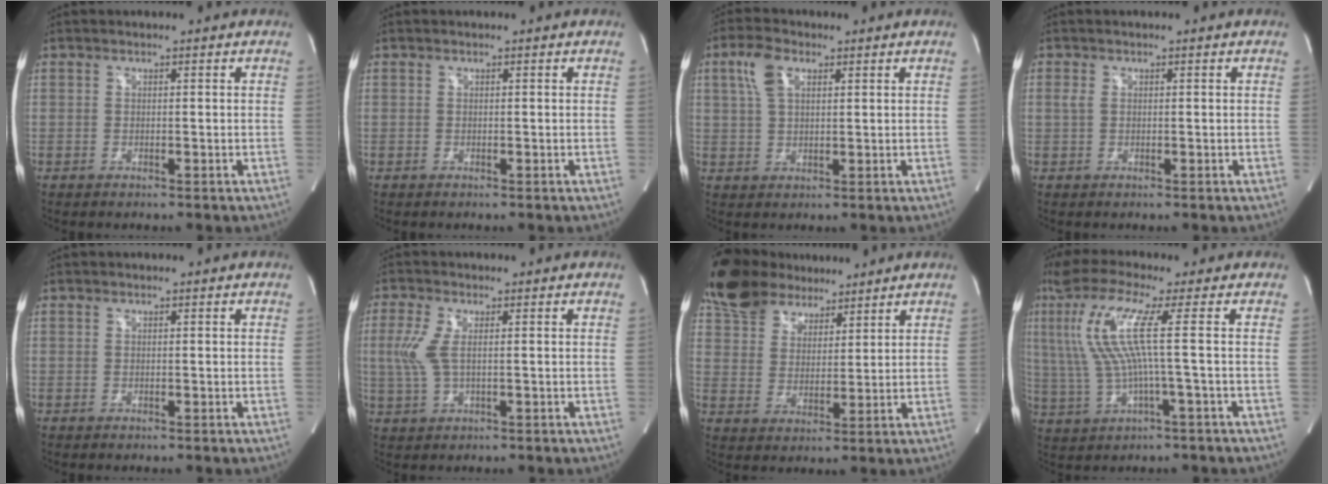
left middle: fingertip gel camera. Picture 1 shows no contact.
{"total": 0.0}
{"total": 5.2, "force": [2.4, 2.5, 3.8], "torque": [-0.088, 0.016, 0.049]}
{"total": 0.9, "force": [0.2, 0.5, 0.7], "torque": [-0.020, 0.004, 0.008]}
{"total": 0.0}
{"total": 4.5, "force": [0.5, 1.3, 4.3], "torque": [-0.115, -0.001, 0.010]}
{"total": 12.1, "force": [10.1, 5.4, 3.9], "torque": [-0.074, 0.030, 0.184]}
{"total": 11.6, "force": [2.2, -0.3, 11.4], "torque": [-0.250, 0.015, 0.042]}